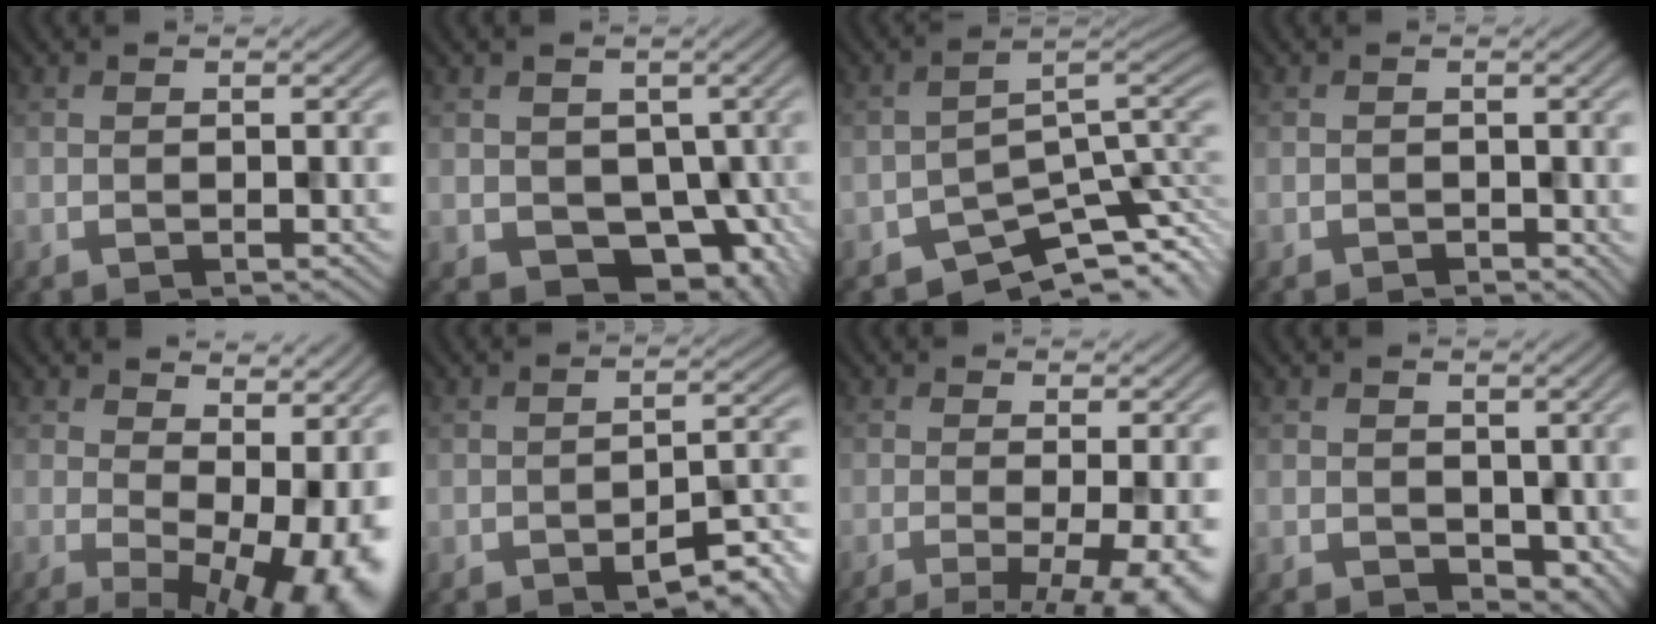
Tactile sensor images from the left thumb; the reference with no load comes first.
{"total": 5.1, "force": [-1.1, 4.4, 2.2], "torque": [-0.041, -0.028, -0.003]}
{"total": 6.5, "force": [-5.1, 2.5, 3.1], "torque": [-0.036, -0.017, -0.081]}
{"total": 0.8, "force": [-0.6, -0.1, -0.6], "torque": [0.012, 0.001, -0.006]}
{"total": 12.5, "force": [0.0, 6.2, 10.9], "torque": [-0.136, -0.020, 0.040]}
{"total": 5.8, "force": [-3.9, 1.3, 4.1], "torque": [-0.063, -0.001, -0.047]}
{"total": 7.6, "force": [-2.8, 2.3, 6.7], "torque": [-0.090, -0.011, -0.022]}
{"total": 2.8, "force": [0.7, 2.4, 1.3], "torque": [-0.029, -0.017, 0.025]}